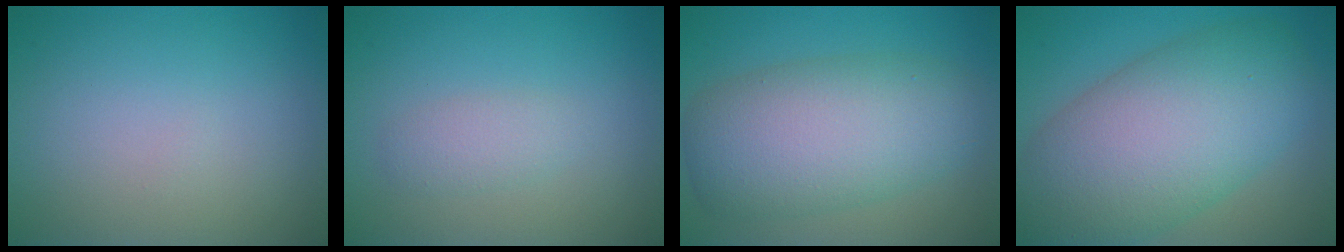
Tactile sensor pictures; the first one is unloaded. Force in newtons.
{"total": 1.7, "press": 1.7, "slide": 0.1}
{"total": 8.6, "press": 8.6, "slide": 0.7}
{"total": 11.8, "press": 11.8, "slide": 0.7}